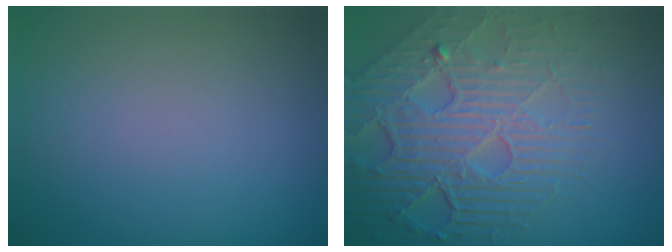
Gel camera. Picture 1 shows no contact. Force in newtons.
{"total": 8.7, "press": 5.9, "slide": 6.5}